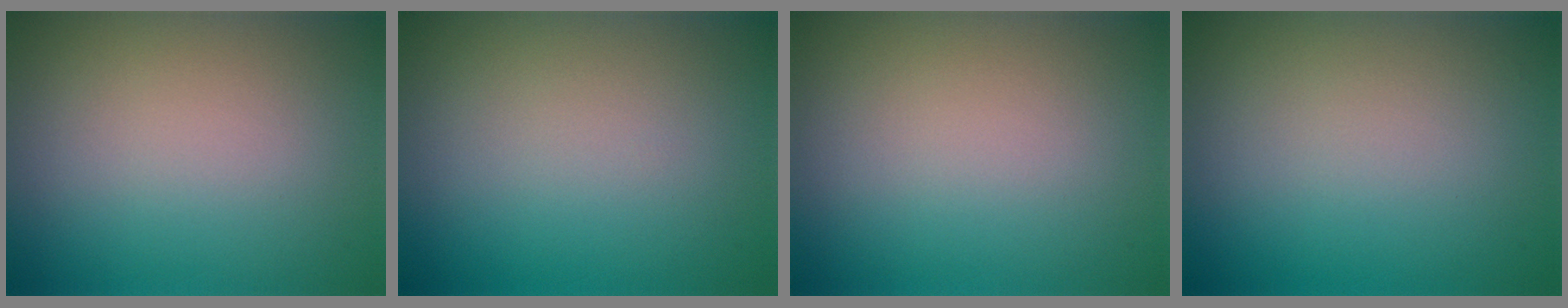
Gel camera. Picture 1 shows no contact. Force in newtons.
{"total": 0.0}
{"total": 0.0}
{"total": 0.0}